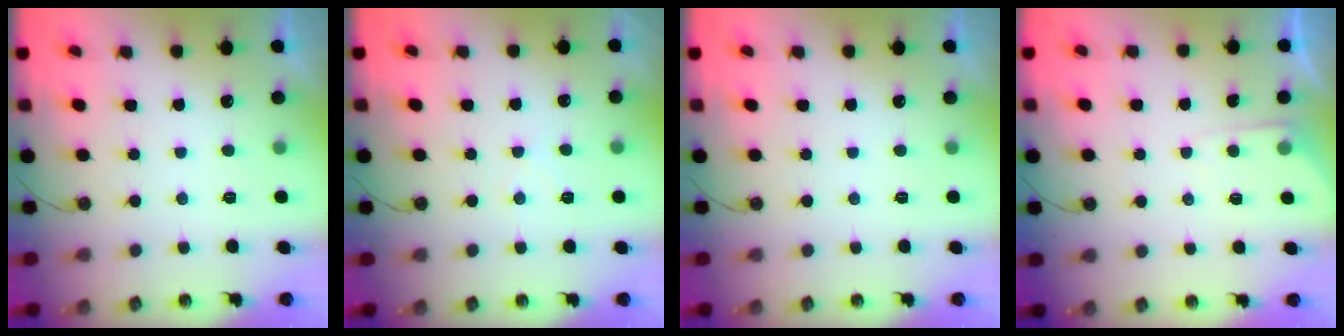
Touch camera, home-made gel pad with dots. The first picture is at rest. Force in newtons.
{"total": 5.0, "press": 5.0, "slide": 0.7}
{"total": 0.0}
{"total": 3.8, "press": 3.8, "slide": 0.5}